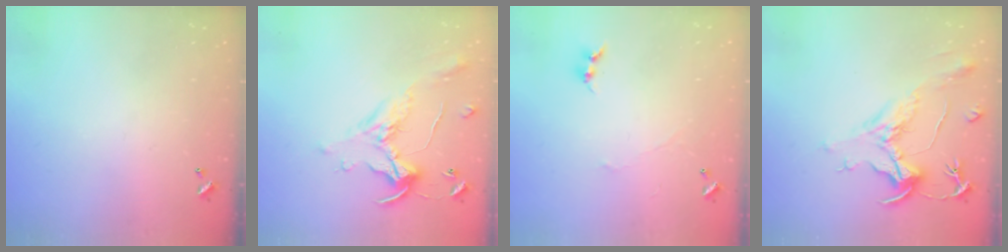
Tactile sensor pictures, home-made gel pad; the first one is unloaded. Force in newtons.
{"total": 1.1, "press": 0.8, "slide": 0.9}
{"total": 1.5, "press": 1.4, "slide": 0.5}
{"total": 2.1, "press": 1.6, "slide": 1.4}